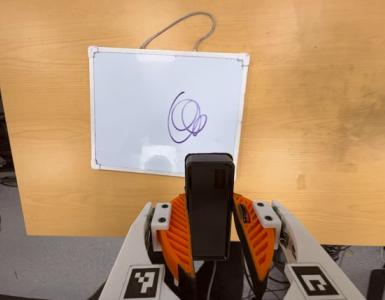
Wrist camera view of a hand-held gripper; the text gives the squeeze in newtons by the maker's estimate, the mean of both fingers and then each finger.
{"total": 4.0, "left": 2.5, "right": 5.4}